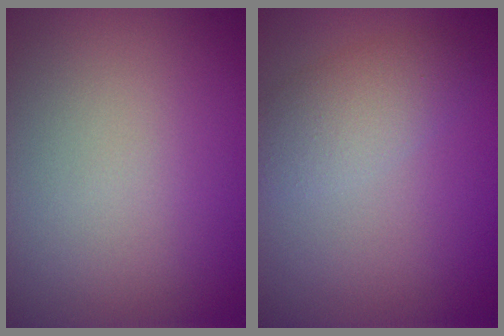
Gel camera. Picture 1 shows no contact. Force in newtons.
{"total": 2.9, "press": 2.9, "slide": 0.1}